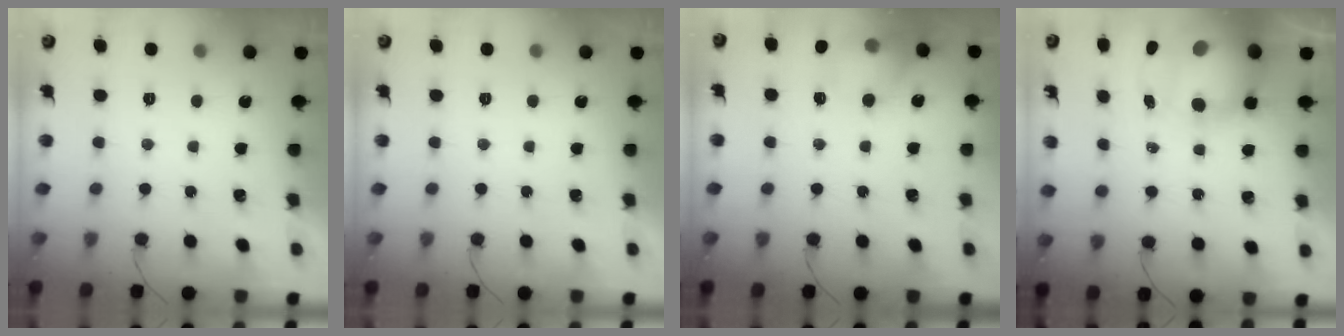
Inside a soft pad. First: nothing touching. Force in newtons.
{"total": 0.0}
{"total": 12.8, "press": 12.7, "slide": 1.5}
{"total": 13.0, "press": 12.7, "slide": 3.0}